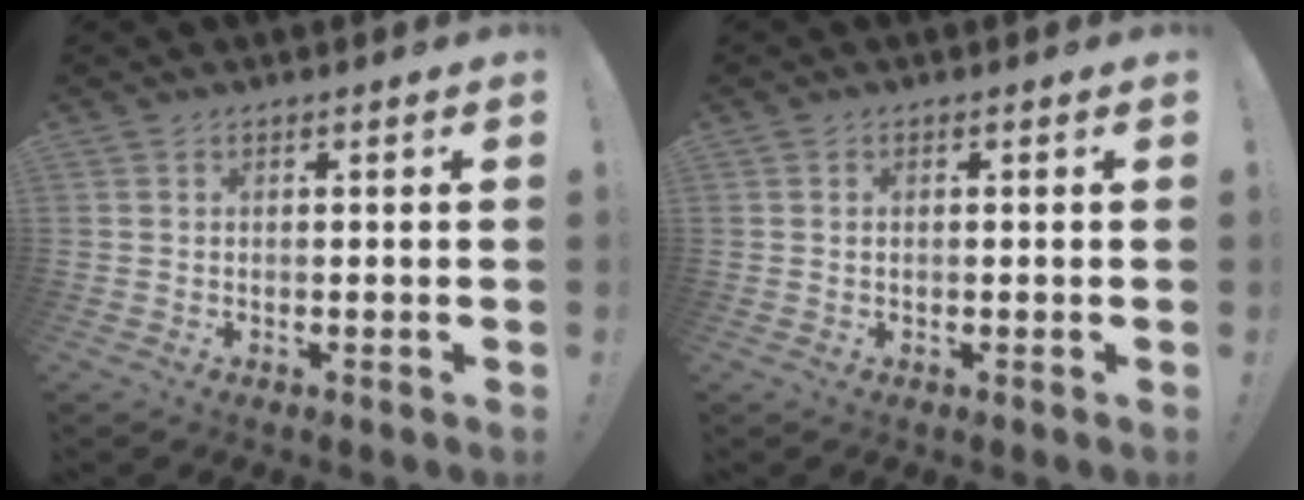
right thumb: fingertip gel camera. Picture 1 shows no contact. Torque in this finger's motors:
{"motor_torque": [0.47, 0.19, -0.06, 0.13, 0.06]}